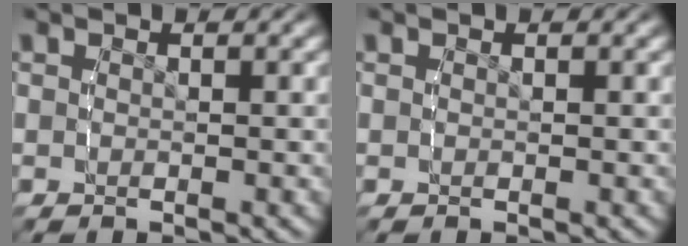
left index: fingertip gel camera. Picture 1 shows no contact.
{"total": 0.0}